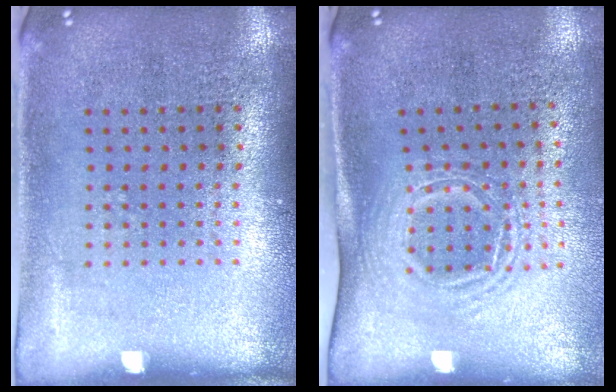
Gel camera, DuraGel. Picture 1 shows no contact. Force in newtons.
{"total": 1.7, "press": 1.2, "slide": 1.2}